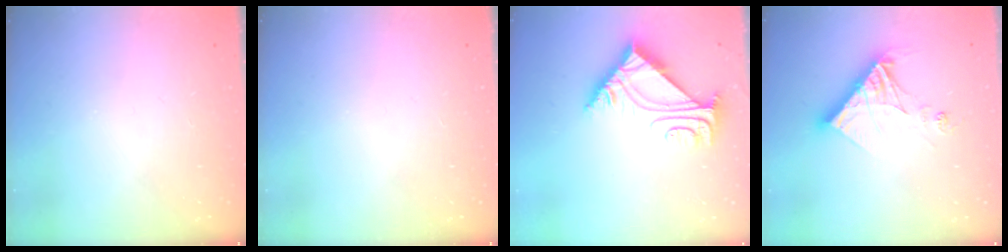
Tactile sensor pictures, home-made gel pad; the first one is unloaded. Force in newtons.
{"total": 0.0}
{"total": 6.3, "press": 6.2, "slide": 0.9}
{"total": 14.1, "press": 14.0, "slide": 1.5}